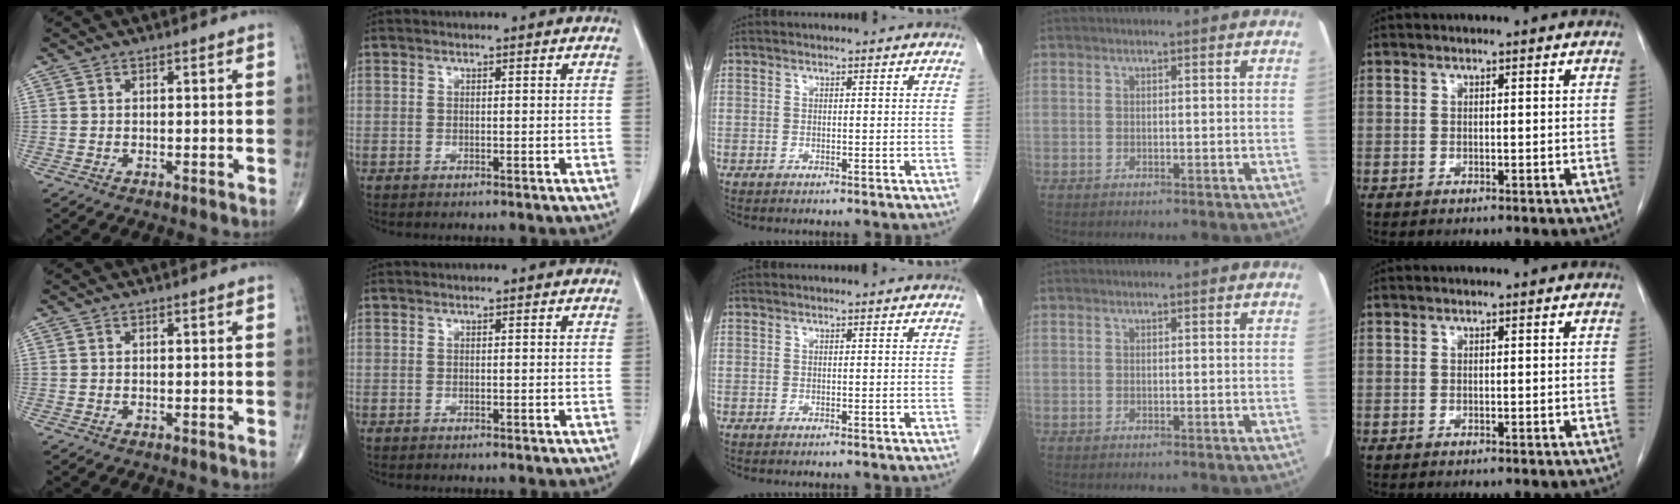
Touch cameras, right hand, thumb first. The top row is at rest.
{}